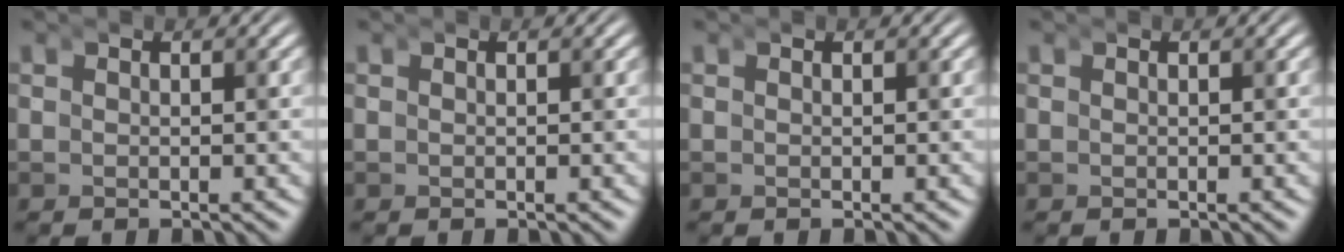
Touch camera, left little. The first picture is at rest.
{"total": 0.0}
{"total": 0.0}
{"total": 0.0}